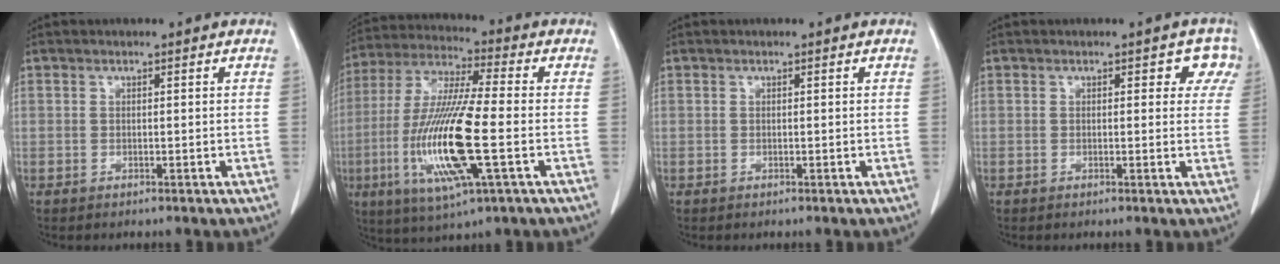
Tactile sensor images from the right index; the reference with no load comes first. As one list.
[{"total": 16.8, "force": [-3.7, 1.5, 16.3], "torque": [-0.339, -0.014, -0.067]}, {"total": 0.0}, {"total": 3.1, "force": [1.4, 1.9, 1.9], "torque": [0.002, 0.009, 0.005]}]